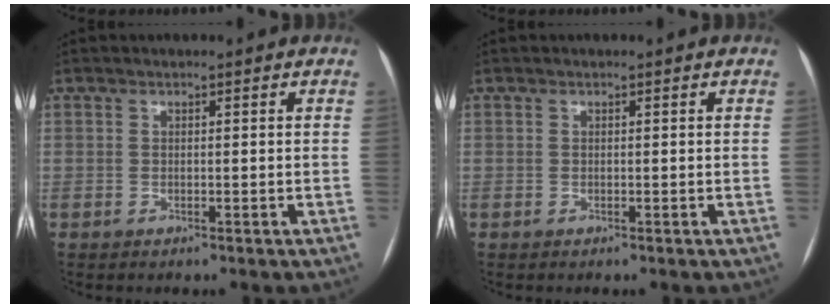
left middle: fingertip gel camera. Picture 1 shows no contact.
{"total": 0.0}